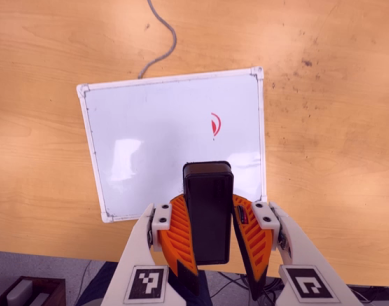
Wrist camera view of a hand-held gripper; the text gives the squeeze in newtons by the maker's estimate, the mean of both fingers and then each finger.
{"total": 10.3, "left": 9.7, "right": 10.9}